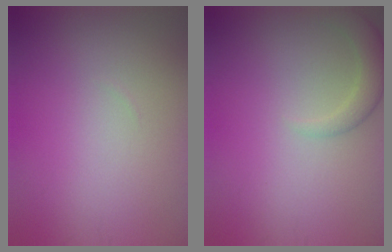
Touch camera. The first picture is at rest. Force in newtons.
{"total": 2.5, "press": 2.5, "slide": 0.2}